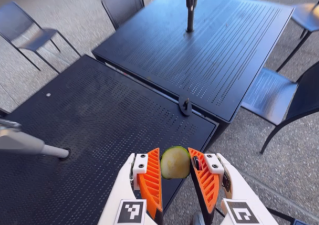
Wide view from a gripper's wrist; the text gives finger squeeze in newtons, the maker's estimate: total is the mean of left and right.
{"total": 3.9, "left": 3.6, "right": 4.2}